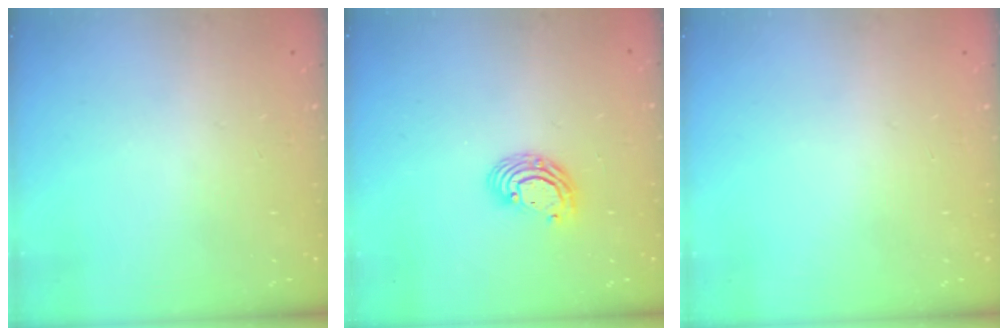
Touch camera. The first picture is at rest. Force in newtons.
{"total": 6.7, "press": 6.6, "slide": 0.7}
{"total": 0.0}